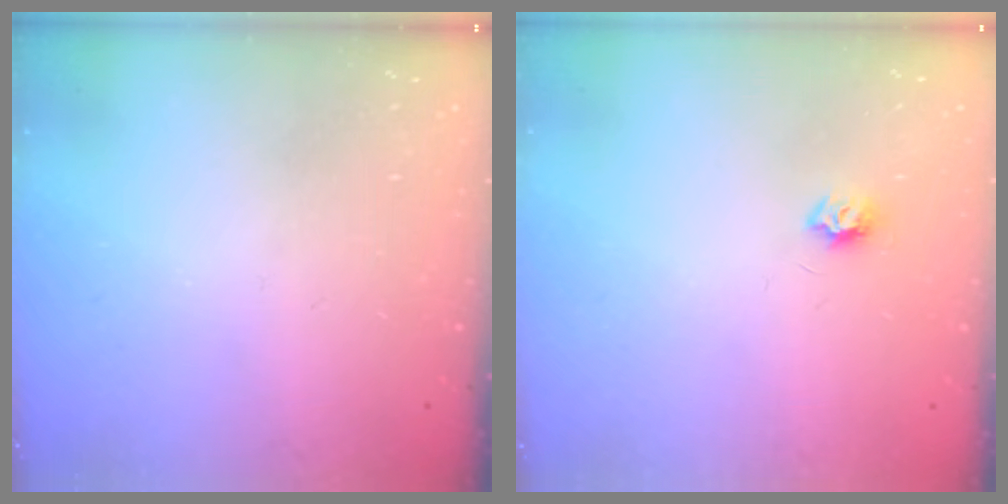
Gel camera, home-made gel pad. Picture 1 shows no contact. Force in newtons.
{"total": 4.6, "press": 4.6, "slide": 0.5}